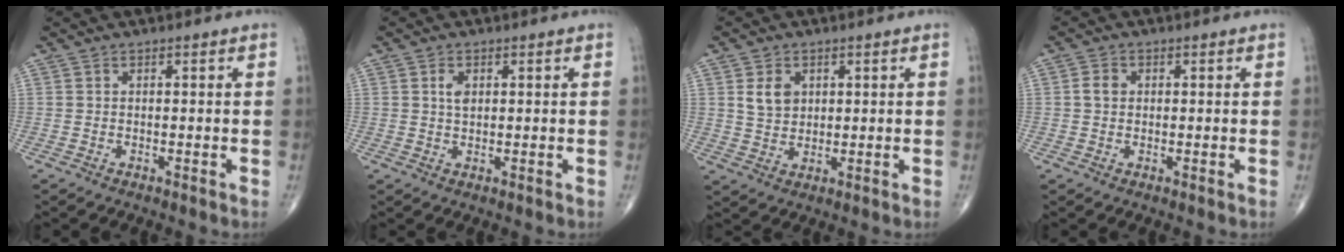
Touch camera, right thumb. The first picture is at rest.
{"total": 2.3, "force": [0.7, 1.4, 1.7], "torque": [-0.029, -0.001, 0.012]}
{"total": 4.9, "force": [1.7, 3.6, 2.8], "torque": [-0.034, -0.010, 0.034]}
{"total": 2.3, "force": [0.3, 1.8, 1.3], "torque": [-0.020, 0.005, 0.004]}